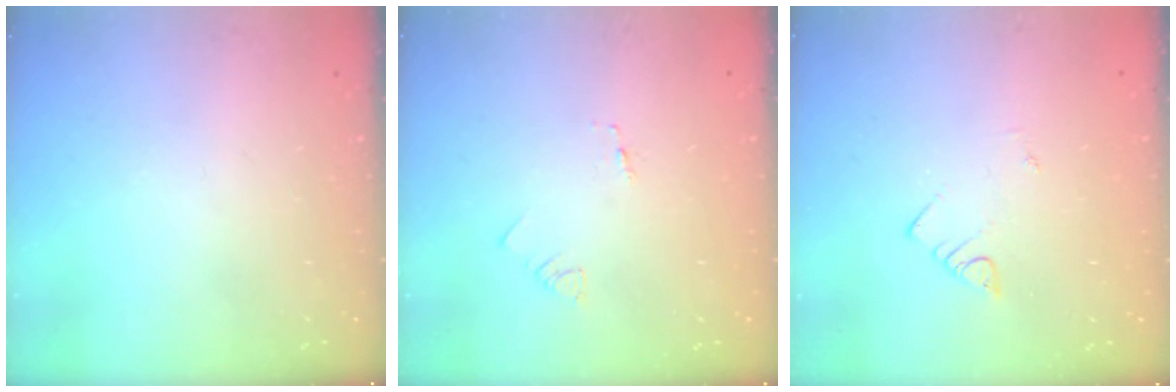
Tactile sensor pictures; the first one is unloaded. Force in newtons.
{"total": 1.4, "press": 1.3, "slide": 0.1}
{"total": 2.1, "press": 2.1, "slide": 0.4}